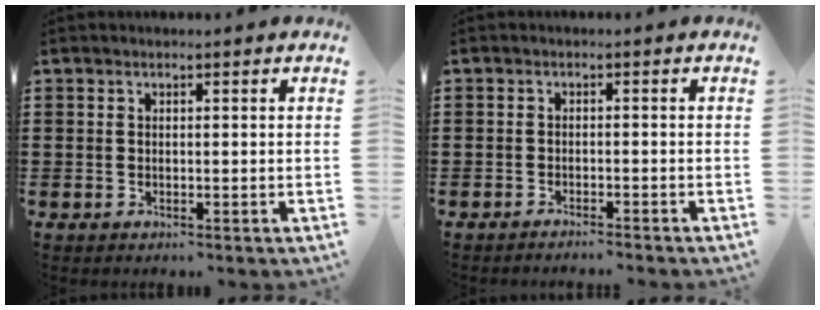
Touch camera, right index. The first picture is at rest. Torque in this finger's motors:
{"motor_torque": [-0.83, 0.98, -0.12, -0.04]}